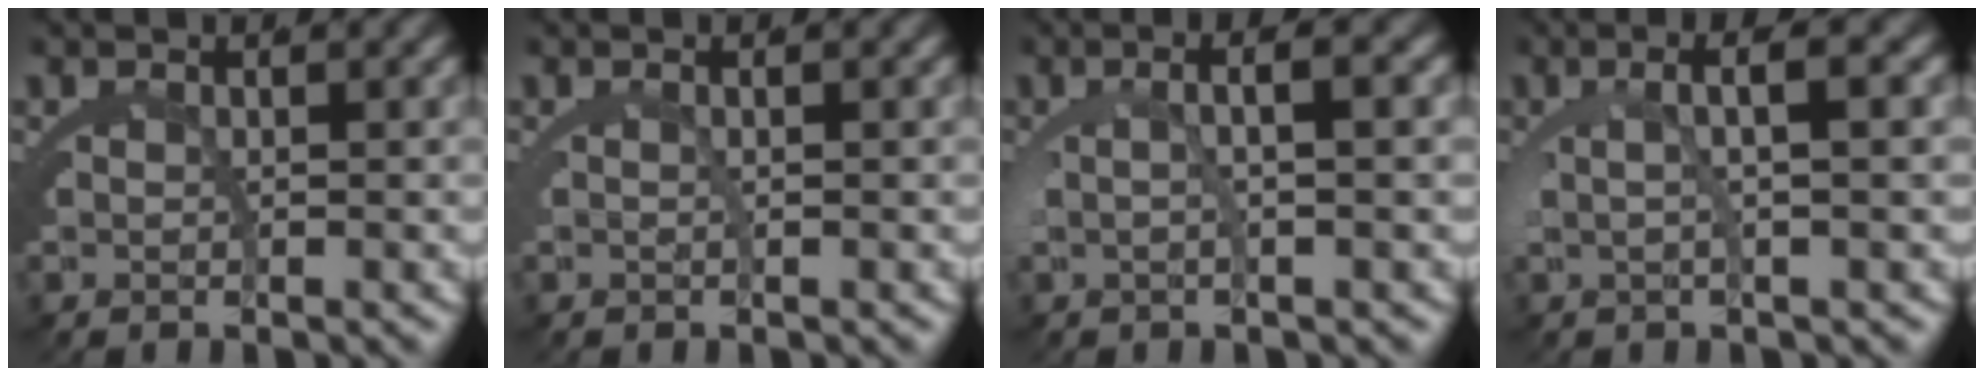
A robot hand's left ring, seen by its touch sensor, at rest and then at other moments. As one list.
[{"total": 0.7, "force": [-0.1, -0.3, 0.6], "torque": [-0.014, 0.002, -0.001]}, {"total": 3.1, "force": [0.3, 0.0, 3.1], "torque": [-0.051, 0.011, 0.004]}, {"total": 3.9, "force": [1.0, 0.2, 3.7], "torque": [-0.063, 0.015, 0.013]}]